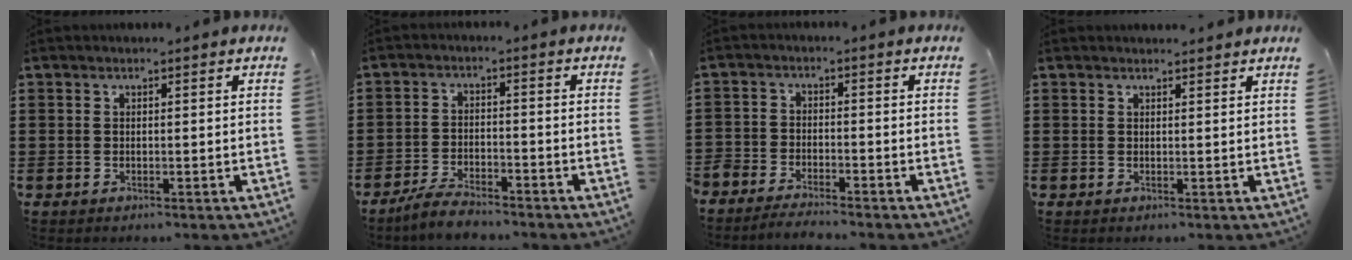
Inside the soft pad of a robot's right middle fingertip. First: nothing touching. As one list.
[{"total": 4.1, "force": [-3.9, 0.6, 1.3], "torque": [-0.030, 0.006, -0.081]}, {"total": 3.4, "force": [-3.4, 0.3, -0.2], "torque": [-0.003, 0.002, -0.073]}, {"total": 0.8, "force": [0.8, 0.1, 0.1], "torque": [0.004, -0.003, 0.013]}]